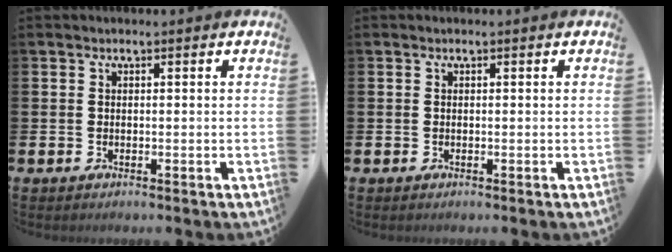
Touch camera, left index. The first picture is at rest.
{"total": 0.0}